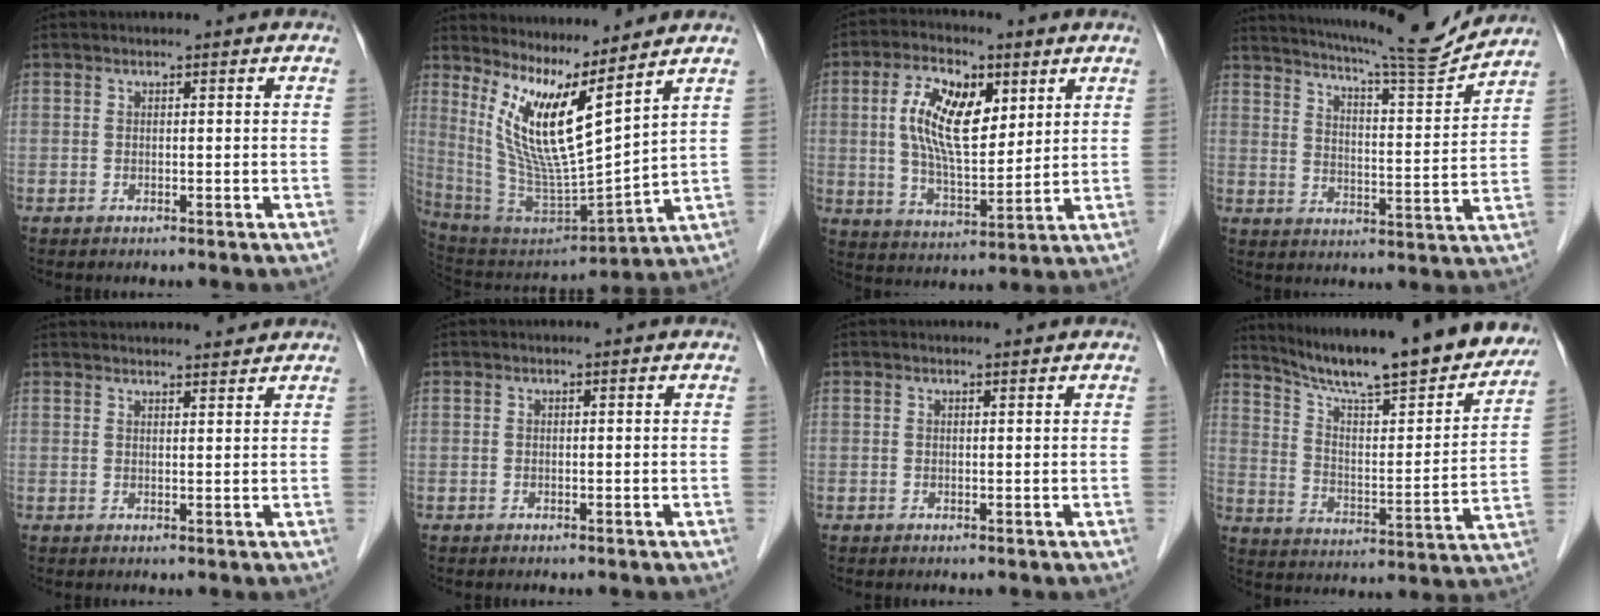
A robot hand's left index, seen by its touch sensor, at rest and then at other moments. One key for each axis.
{"total": 13.0, "fx": 8.1, "fy": 0.6, "fz": 10.2, "tx": -0.213, "ty": -0.027, "tz": 0.164}
{"total": 11.8, "fx": 3.6, "fy": 4.9, "fz": 10.1, "tx": -0.201, "ty": 0.011, "tz": 0.067}
{"total": 15.0, "fx": 14.2, "fy": -0.7, "fz": 5.0, "tx": -0.090, "ty": -0.027, "tz": 0.201}
{"total": 9.2, "fx": 8.9, "fy": 0.9, "fz": 2.0, "tx": -0.021, "ty": 0.023, "tz": 0.111}
{"total": 0.0}
{"total": 0.6, "fx": 0.6, "fy": -0.1, "fz": 0.1, "tx": -0.008, "ty": -0.002, "tz": 0.010}
{"total": 24.1, "fx": 21.2, "fy": 2.5, "fz": 11.1, "tx": -0.177, "ty": -0.033, "tz": 0.298}